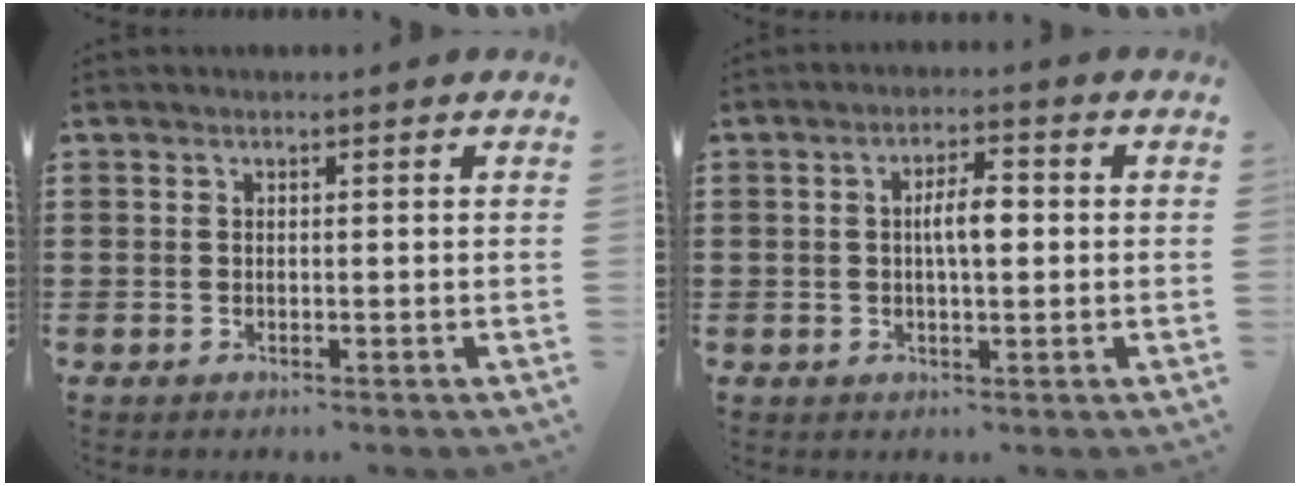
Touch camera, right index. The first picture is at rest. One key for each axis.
{"total": 4.7, "fx": 0.3, "fy": 1.4, "fz": 4.4, "tx": -0.082, "ty": 0.006, "tz": 0.002}